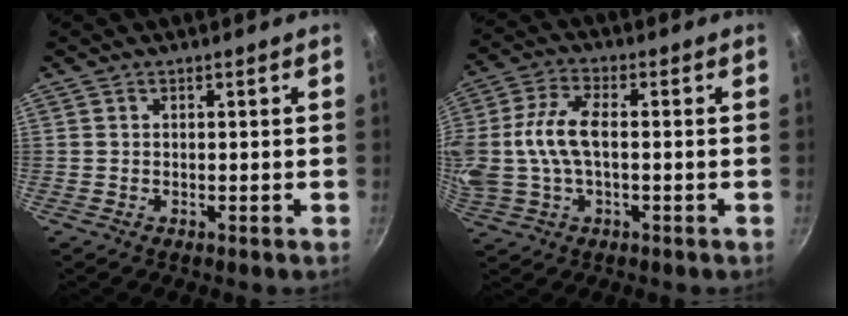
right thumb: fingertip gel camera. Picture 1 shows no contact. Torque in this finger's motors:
{"motor_torque": [2.52, 2.49, 1.57, -1.18, 0.84]}